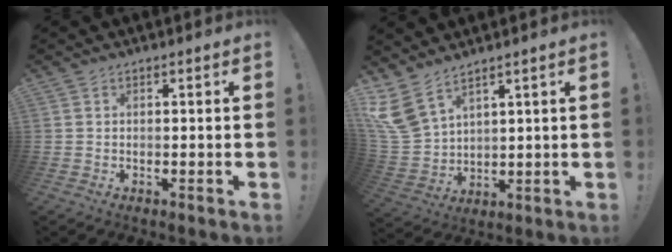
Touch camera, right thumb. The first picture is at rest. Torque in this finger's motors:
{"motor_torque": [-0.01, 2.04, 0.68, 0.39, 0.04]}